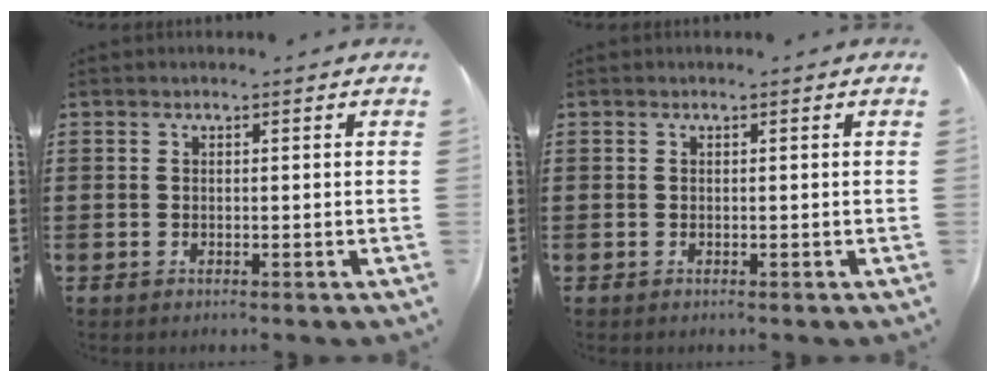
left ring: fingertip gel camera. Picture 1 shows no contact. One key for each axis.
{"total": 0.0}